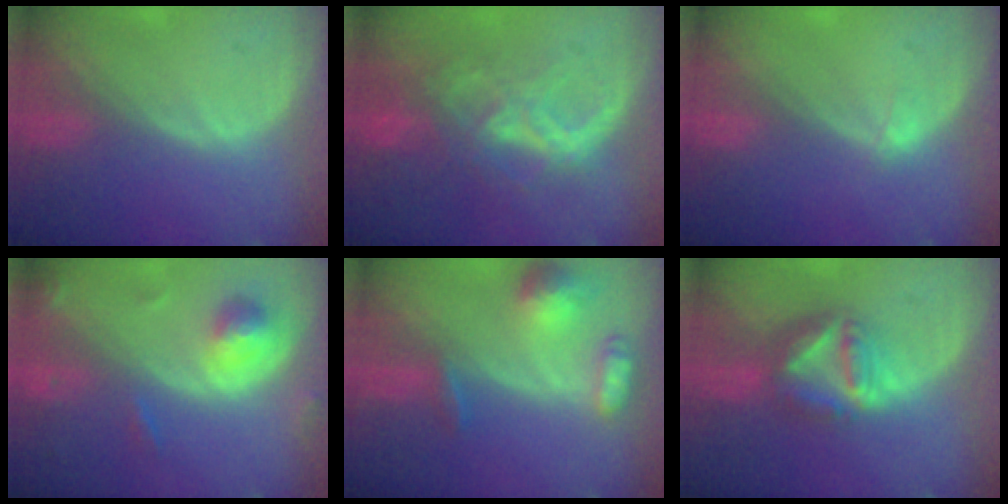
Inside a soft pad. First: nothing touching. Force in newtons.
{"total": 8.9, "press": 7.6, "slide": 4.6}
{"total": 0.7, "press": 0.7, "slide": 0.1}
{"total": 5.4, "press": 5.0, "slide": 2.0}
{"total": 6.8, "press": 6.4, "slide": 2.4}
{"total": 7.7, "press": 6.6, "slide": 4.0}